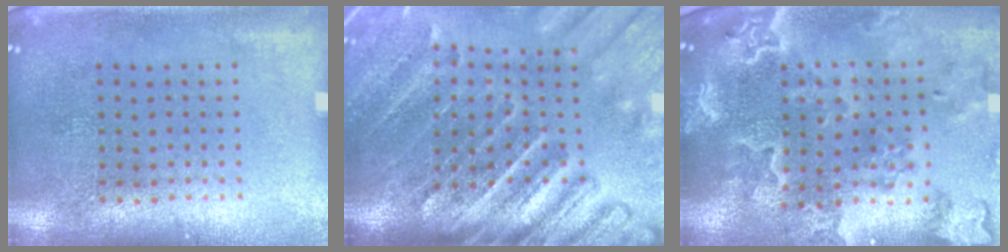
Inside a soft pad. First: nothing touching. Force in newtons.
{"total": 4.3, "press": 3.6, "slide": 2.5}
{"total": 2.7, "press": 2.5, "slide": 0.9}